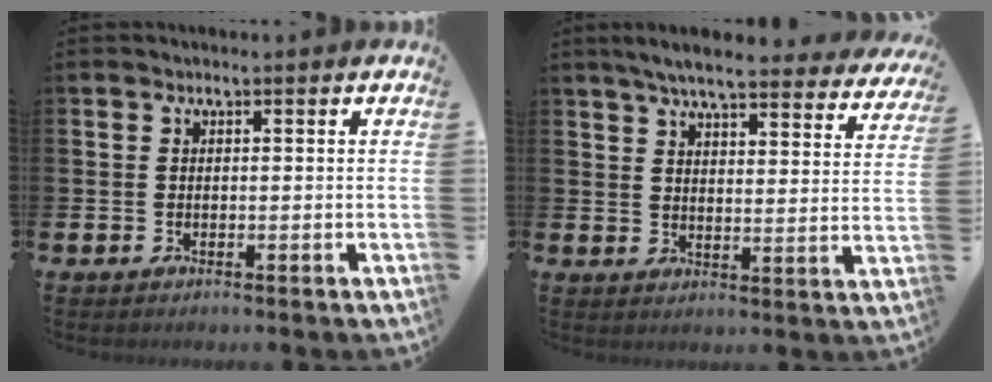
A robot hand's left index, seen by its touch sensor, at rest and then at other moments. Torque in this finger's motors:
{"motor_torque": [1.07, -1.07, 0.70, 0.21]}